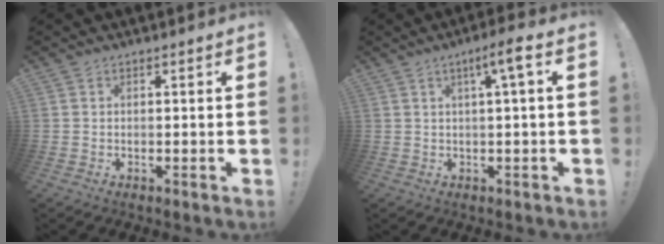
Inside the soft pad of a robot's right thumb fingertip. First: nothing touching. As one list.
[{"total": 5.9, "force": [1.8, 0.1, 5.7], "torque": [-0.091, -0.005, 0.020]}]